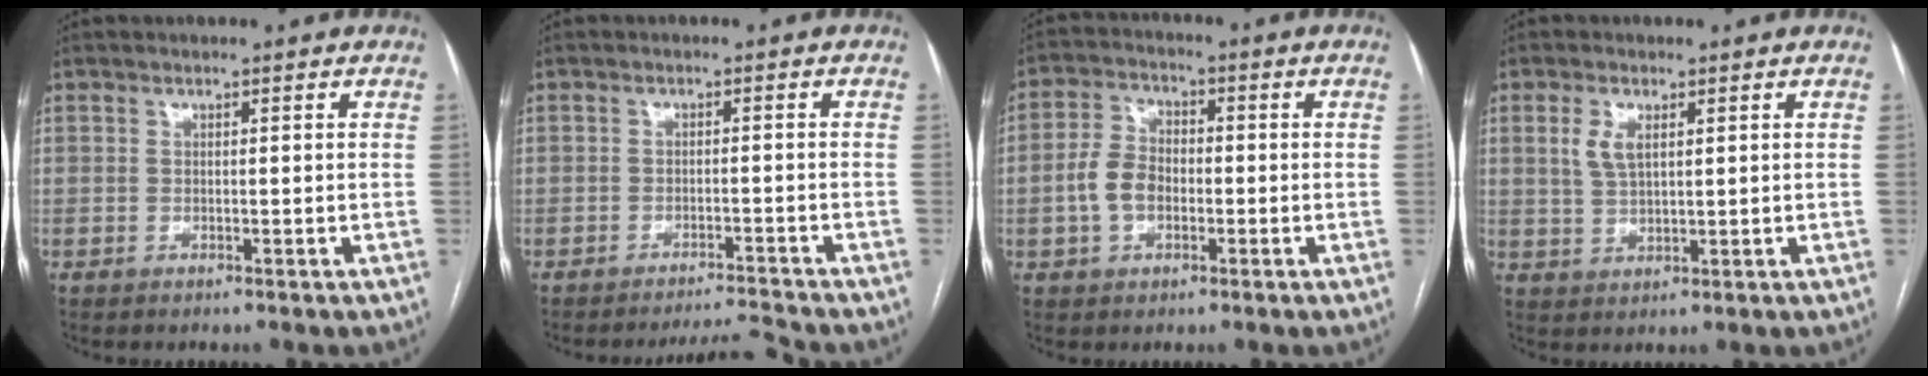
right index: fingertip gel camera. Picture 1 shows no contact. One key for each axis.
{"total": 4.1, "fx": -3.7, "fy": -1.6, "fz": -0.5, "tx": 0.004, "ty": -0.002, "tz": -0.056}
{"total": 6.5, "fx": -1.3, "fy": 4.4, "fz": 4.6, "tx": -0.105, "ty": 0.017, "tz": -0.026}
{"total": 3.8, "fx": 1.5, "fy": 1.7, "fz": 3.1, "tx": -0.069, "ty": 0.003, "tz": 0.033}